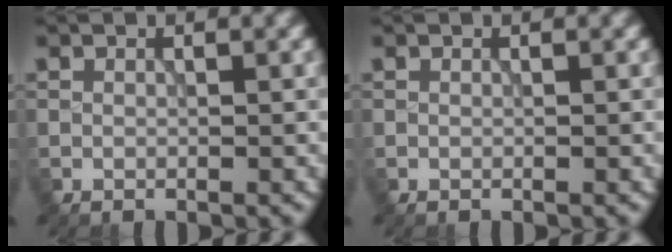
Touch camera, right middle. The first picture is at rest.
{"total": 0.0}